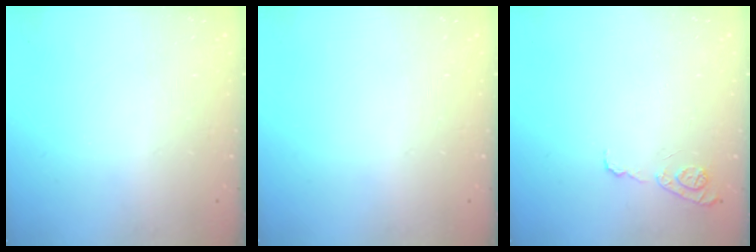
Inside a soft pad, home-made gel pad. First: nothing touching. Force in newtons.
{"total": 0.0}
{"total": 7.6, "press": 7.5, "slide": 0.8}